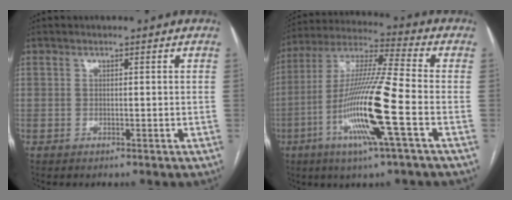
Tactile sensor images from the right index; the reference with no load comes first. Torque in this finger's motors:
{"motor_torque": [2.14, 0.00, 1.05, 0.21]}